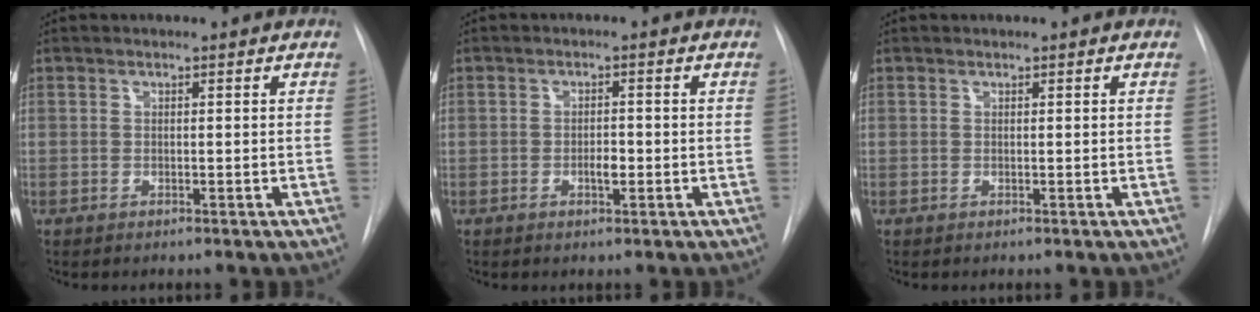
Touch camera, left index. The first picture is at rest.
{"total": 2.0, "force": [-0.9, 0.7, 1.6], "torque": [-0.028, -0.003, -0.014]}
{"total": 0.0}